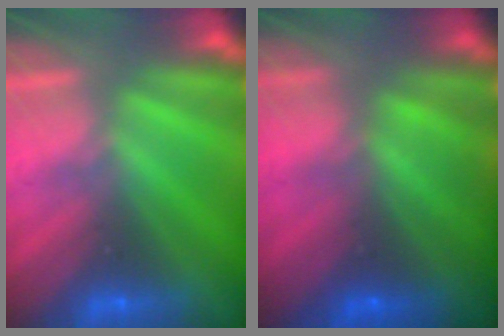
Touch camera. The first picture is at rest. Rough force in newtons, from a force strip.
{"total": 7.1}